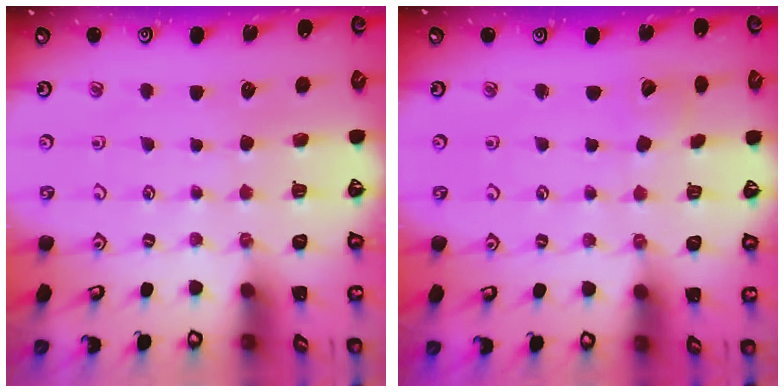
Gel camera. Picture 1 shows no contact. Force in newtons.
{"total": 2.7, "press": 2.7, "slide": 0.3}